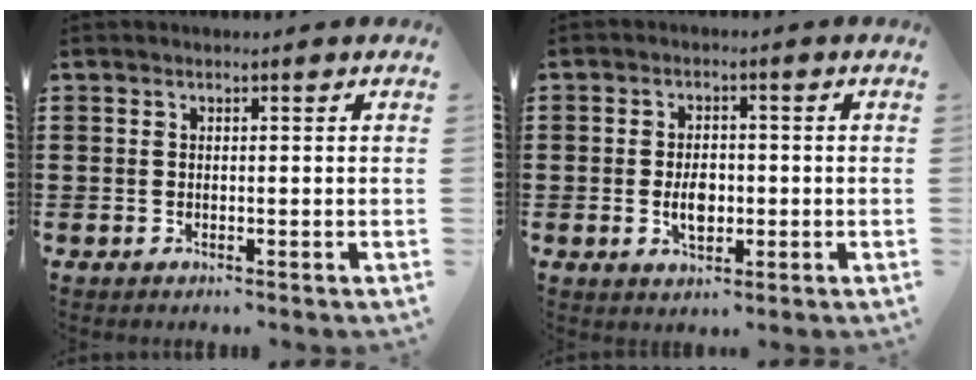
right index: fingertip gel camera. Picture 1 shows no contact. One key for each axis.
{"total": 4.0, "fx": -0.6, "fy": 2.3, "fz": 3.3, "tx": -0.054, "ty": -0.001, "tz": -0.012}